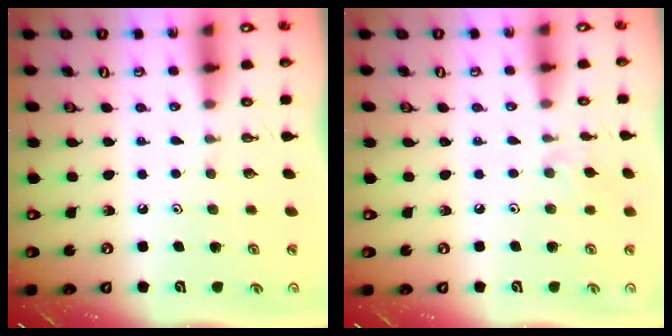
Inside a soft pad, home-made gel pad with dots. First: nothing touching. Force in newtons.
{"total": 7.1, "press": 7.0, "slide": 1.0}